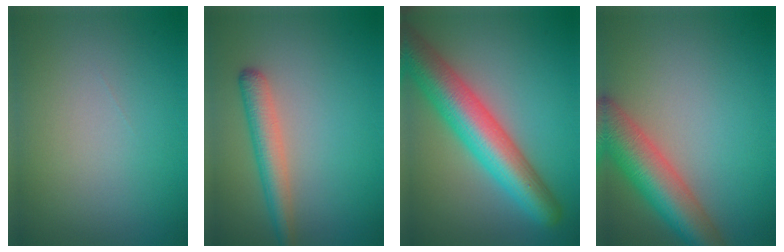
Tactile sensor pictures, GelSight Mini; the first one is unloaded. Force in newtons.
{"total": 3.3, "press": 3.3, "slide": 0.1}
{"total": 8.8, "press": 8.8, "slide": 0.3}
{"total": 7.3, "press": 7.3, "slide": 0.5}